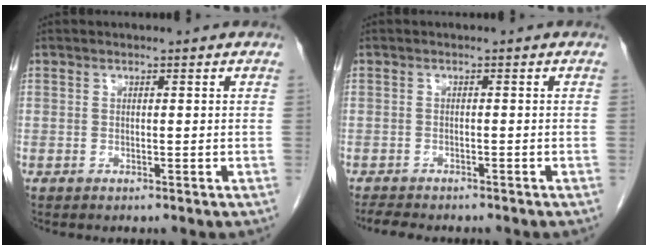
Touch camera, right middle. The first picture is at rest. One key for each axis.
{"total": 4.8, "fx": -4.2, "fy": 1.2, "fz": 2.0, "tx": -0.035, "ty": -0.009, "tz": -0.062}